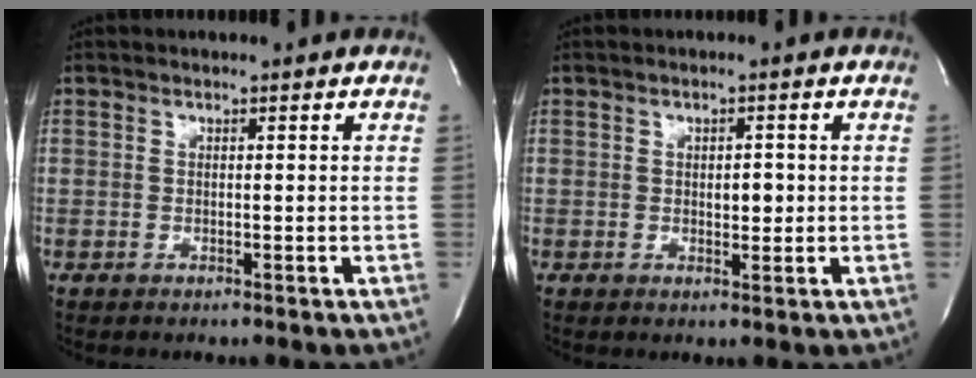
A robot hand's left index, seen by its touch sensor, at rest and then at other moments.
{"total": 1.9, "force": [-0.1, 0.9, 1.7], "torque": [-0.028, -0.007, 0.000]}